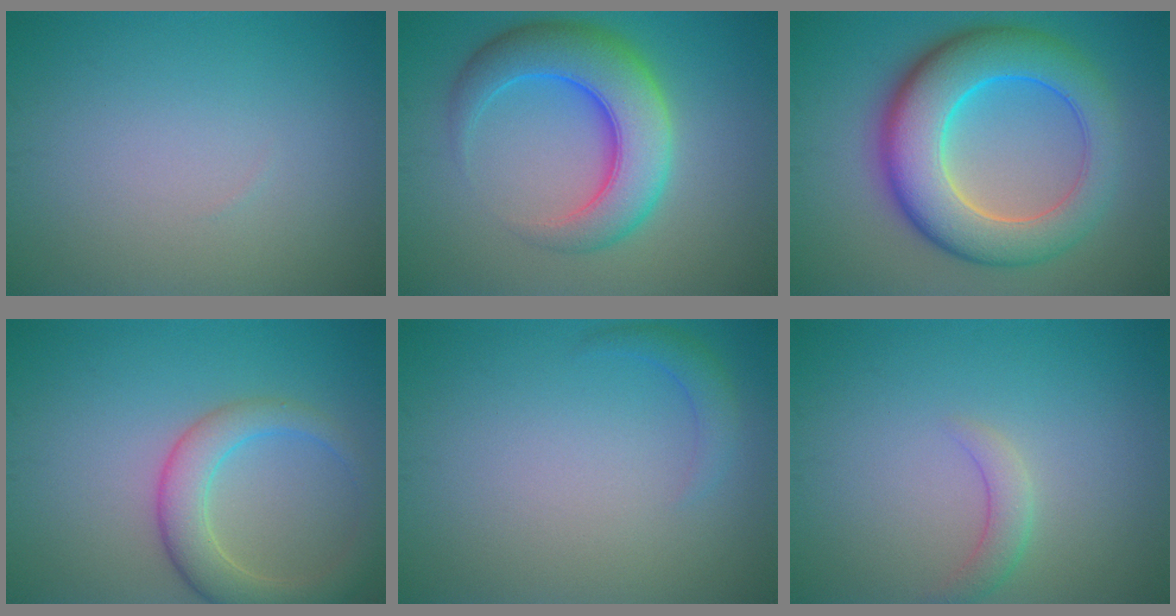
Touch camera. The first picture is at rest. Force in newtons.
{"total": 8.0, "press": 8.0, "slide": 0.1}
{"total": 10.5, "press": 10.5, "slide": 0.1}
{"total": 4.7, "press": 4.7, "slide": 0.3}
{"total": 1.4, "press": 1.4, "slide": 0.1}
{"total": 1.8, "press": 1.8, "slide": 0.1}